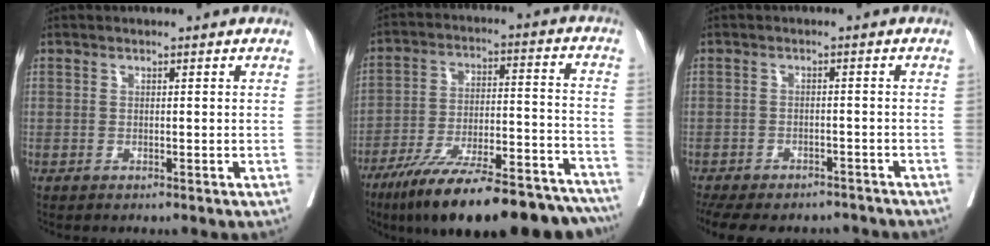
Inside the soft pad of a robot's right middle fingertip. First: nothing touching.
{"total": 26.9, "force": [-22.1, 5.0, 14.6], "torque": [-0.171, 0.004, -0.325]}
{"total": 14.3, "force": [-12.1, 5.6, 5.0], "torque": [-0.123, -0.002, -0.157]}